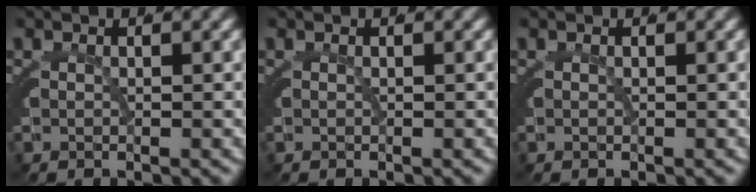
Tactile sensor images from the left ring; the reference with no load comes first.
{"total": 0.0}
{"total": 0.0}